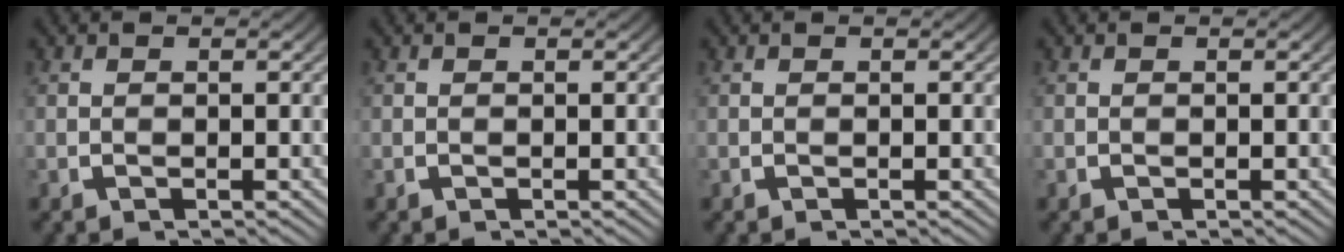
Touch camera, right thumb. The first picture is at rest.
{"total": 0.0}
{"total": 0.0}
{"total": 0.0}